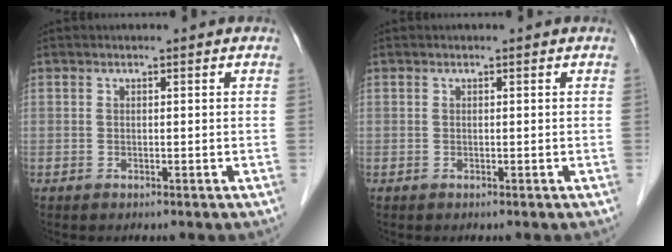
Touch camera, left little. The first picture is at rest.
{"total": 0.0}